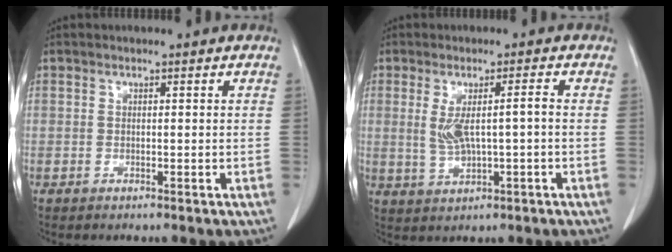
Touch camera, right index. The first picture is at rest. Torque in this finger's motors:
{"motor_torque": [-0.03, 0.10, 0.14, 0.04]}